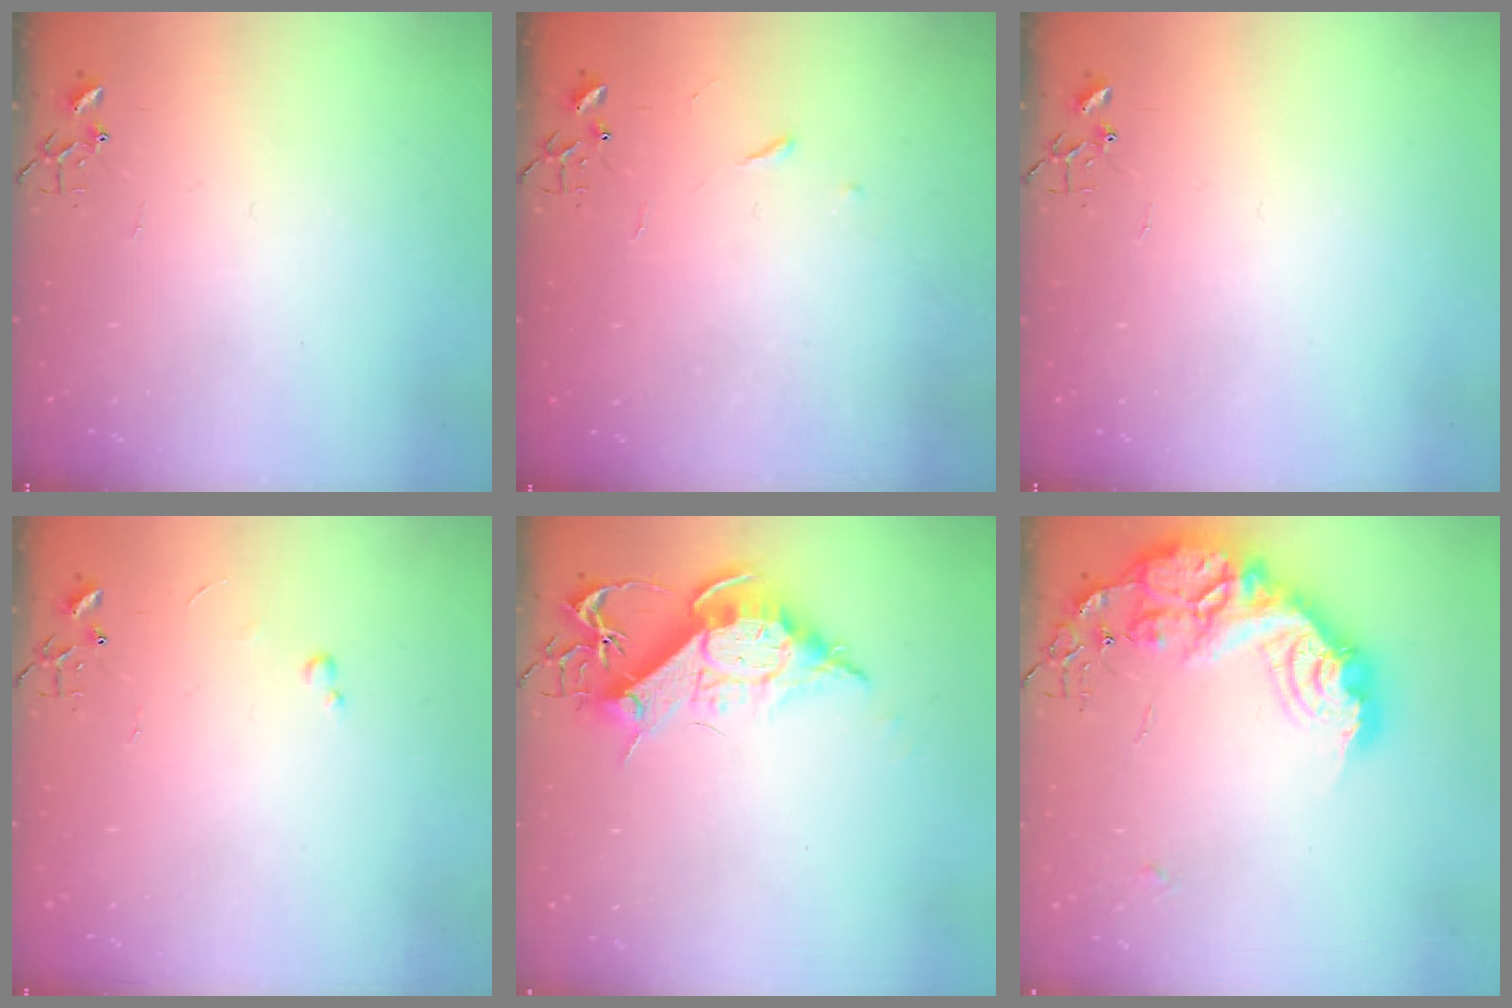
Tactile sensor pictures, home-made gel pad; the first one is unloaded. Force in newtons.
{"total": 2.9, "press": 2.8, "slide": 0.5}
{"total": 0.0}
{"total": 2.4, "press": 2.3, "slide": 0.4}
{"total": 12.6, "press": 12.6, "slide": 1.2}
{"total": 24.7, "press": 24.6, "slide": 2.0}